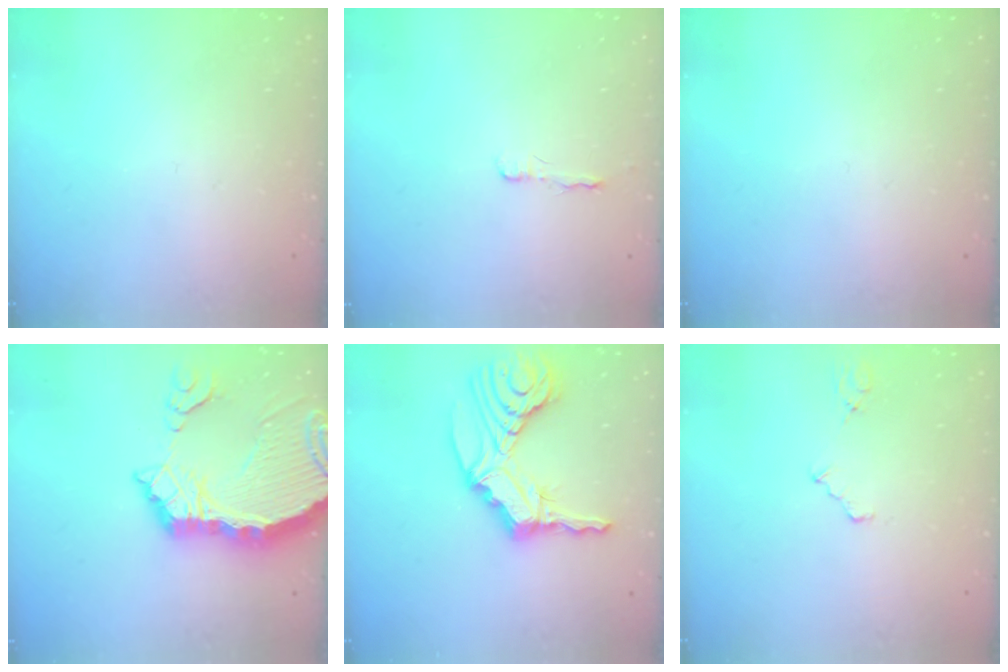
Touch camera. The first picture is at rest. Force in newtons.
{"total": 2.2, "press": 2.2, "slide": 0.4}
{"total": 0.0}
{"total": 10.4, "press": 10.3, "slide": 1.3}
{"total": 16.9, "press": 16.7, "slide": 2.1}
{"total": 2.9, "press": 2.9, "slide": 0.3}